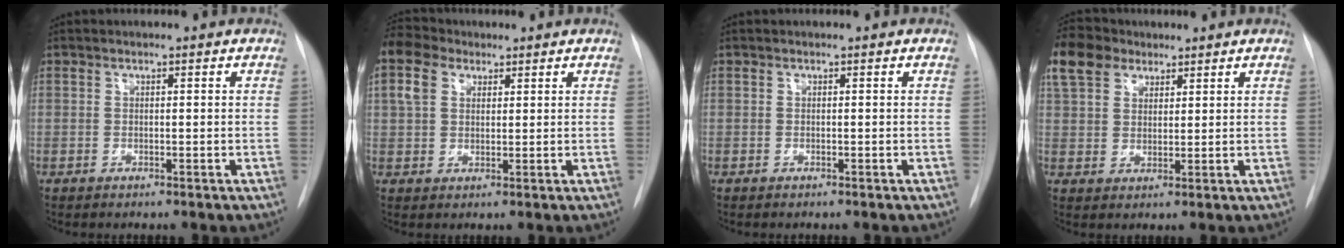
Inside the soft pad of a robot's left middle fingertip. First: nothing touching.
{"total": 6.7, "force": [3.5, 4.6, 3.5], "torque": [-0.093, 0.031, 0.068]}
{"total": 0.0}
{"total": 9.3, "force": [6.4, 5.8, 3.5], "torque": [-0.082, 0.031, 0.122]}